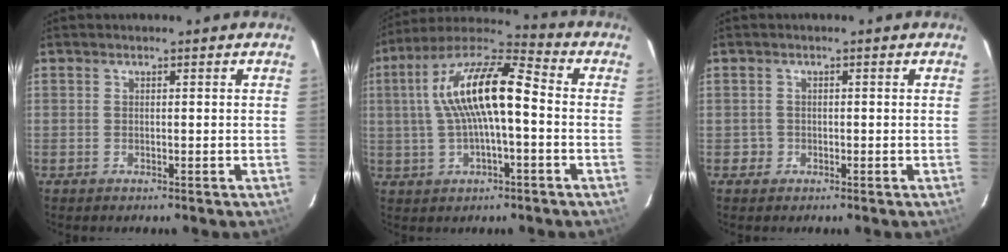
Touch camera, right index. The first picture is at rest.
{"total": 15.3, "force": [0.5, 4.4, 14.6], "torque": [-0.271, 0.024, 0.002]}
{"total": 1.6, "force": [-0.5, 1.5, -0.1], "torque": [0.006, 0.011, -0.004]}